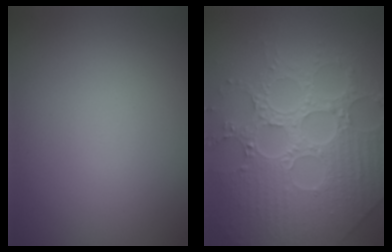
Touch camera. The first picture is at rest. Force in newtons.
{"total": 8.7, "press": 6.3, "slide": 5.9}